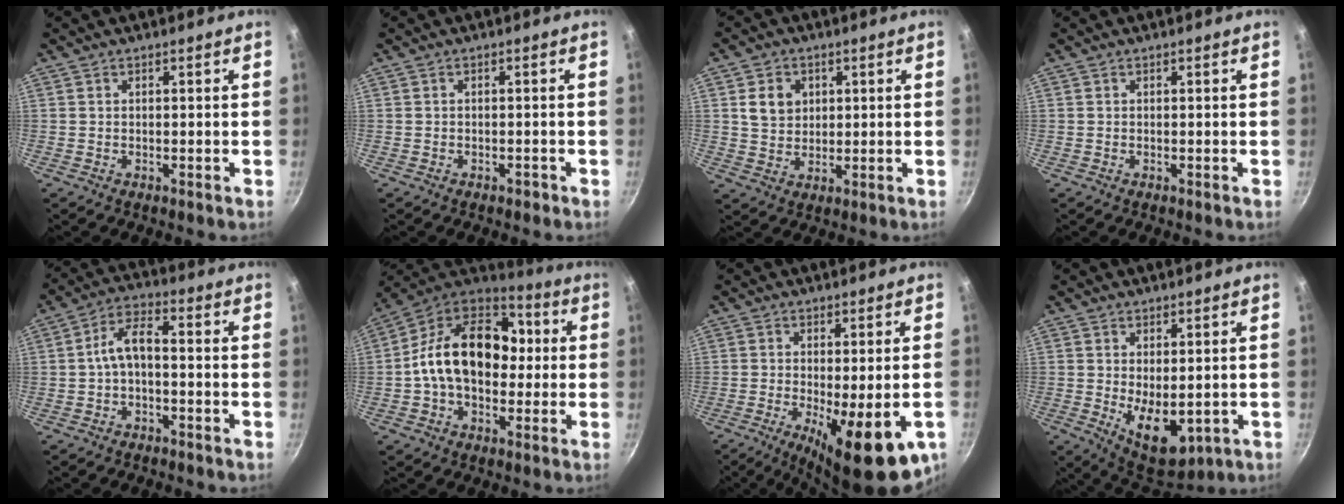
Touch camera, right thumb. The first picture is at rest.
{"total": 0.9, "force": [-0.6, 0.5, 0.4], "torque": [-0.005, 0.003, -0.011]}
{"total": 6.3, "force": [1.9, 5.2, 3.0], "torque": [-0.029, -0.009, 0.038]}
{"total": 0.0}
{"total": 6.4, "force": [-0.7, 3.3, 5.4], "torque": [-0.098, 0.031, -0.022]}
{"total": 20.0, "force": [0.3, 13.3, 14.9], "torque": [-0.223, 0.042, -0.001]}
{"total": 15.5, "force": [-5.8, 5.0, 13.5], "torque": [-0.169, -0.016, -0.071]}
{"total": 9.6, "force": [-1.4, 5.0, 8.0], "torque": [-0.104, -0.015, 0.001]}